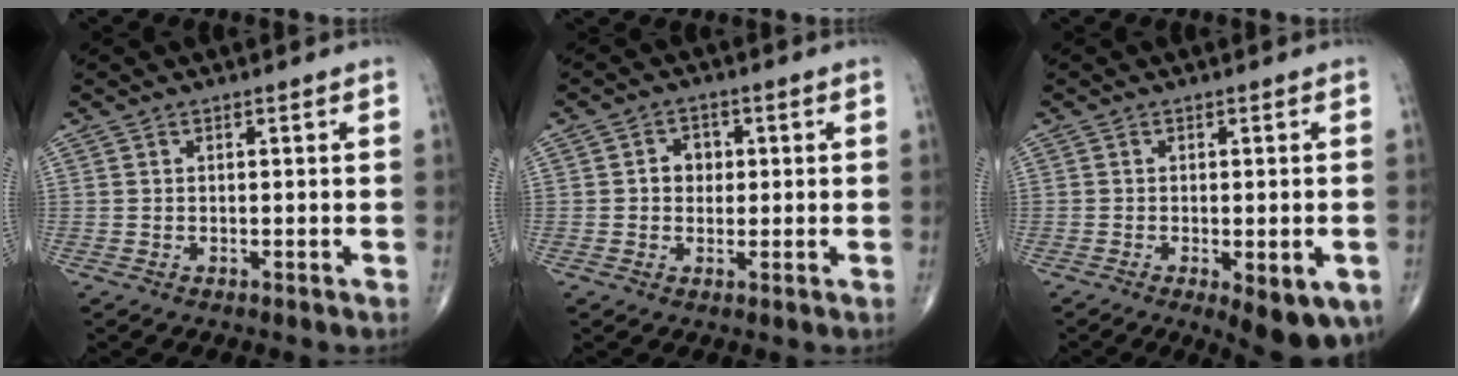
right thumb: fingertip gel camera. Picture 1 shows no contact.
{"total": 3.7, "force": [0.4, 3.2, 1.9], "torque": [-0.005, 0.006, 0.001]}
{"total": 9.7, "force": [-3.8, 3.5, 8.1], "torque": [-0.101, -0.008, -0.047]}